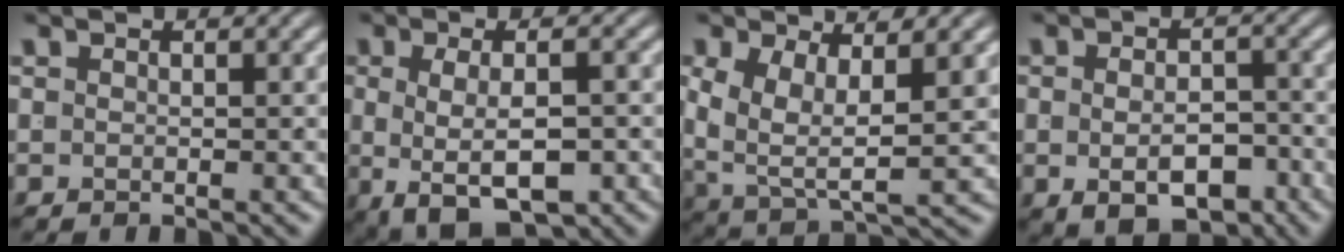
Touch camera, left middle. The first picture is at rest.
{"total": 7.5, "force": [-3.4, 3.4, 5.8], "torque": [-0.106, -0.028, -0.029]}
{"total": 5.8, "force": [0.4, 3.5, 4.6], "torque": [-0.107, -0.032, 0.026]}
{"total": 5.2, "force": [-2.9, 2.5, 3.4], "torque": [-0.044, -0.022, -0.035]}